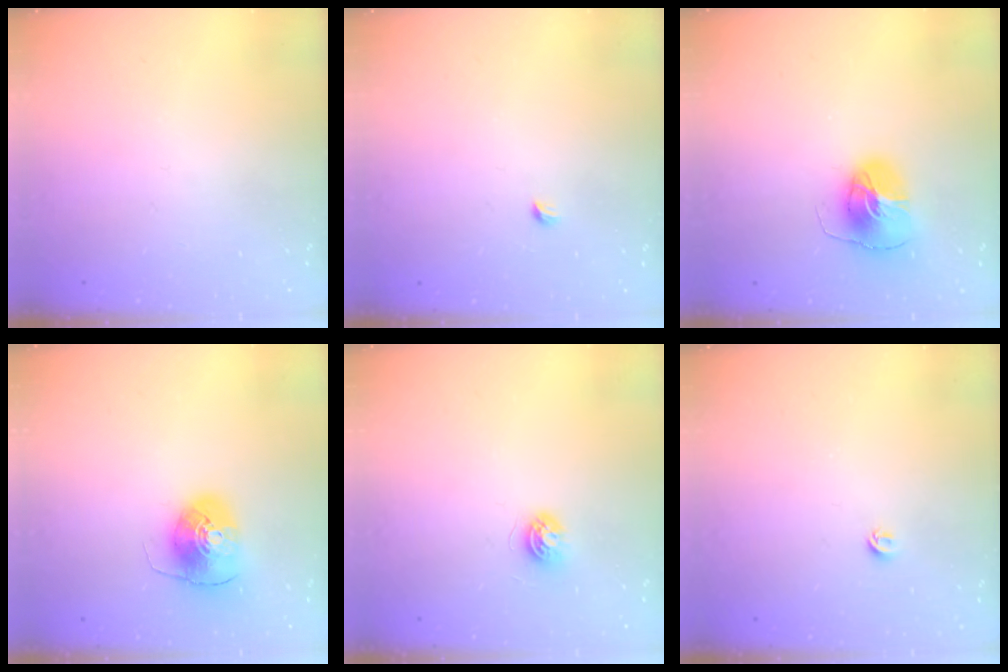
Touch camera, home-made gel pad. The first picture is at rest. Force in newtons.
{"total": 2.7, "press": 2.6, "slide": 0.6}
{"total": 9.1, "press": 9.1, "slide": 0.8}
{"total": 8.6, "press": 8.5, "slide": 1.1}
{"total": 5.4, "press": 5.4, "slide": 0.5}
{"total": 3.9, "press": 3.8, "slide": 0.3}